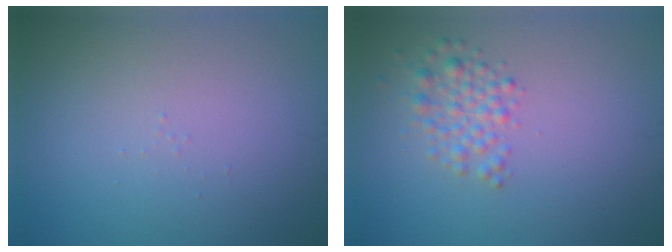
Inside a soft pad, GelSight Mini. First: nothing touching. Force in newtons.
{"total": 2.3, "press": 2.3, "slide": 0.1}